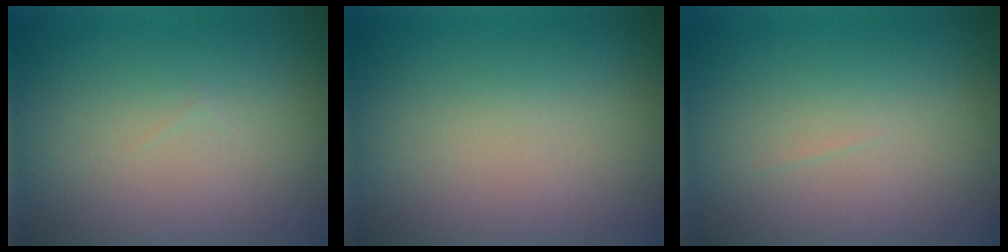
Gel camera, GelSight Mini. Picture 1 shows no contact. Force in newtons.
{"total": 0.0}
{"total": 0.0}